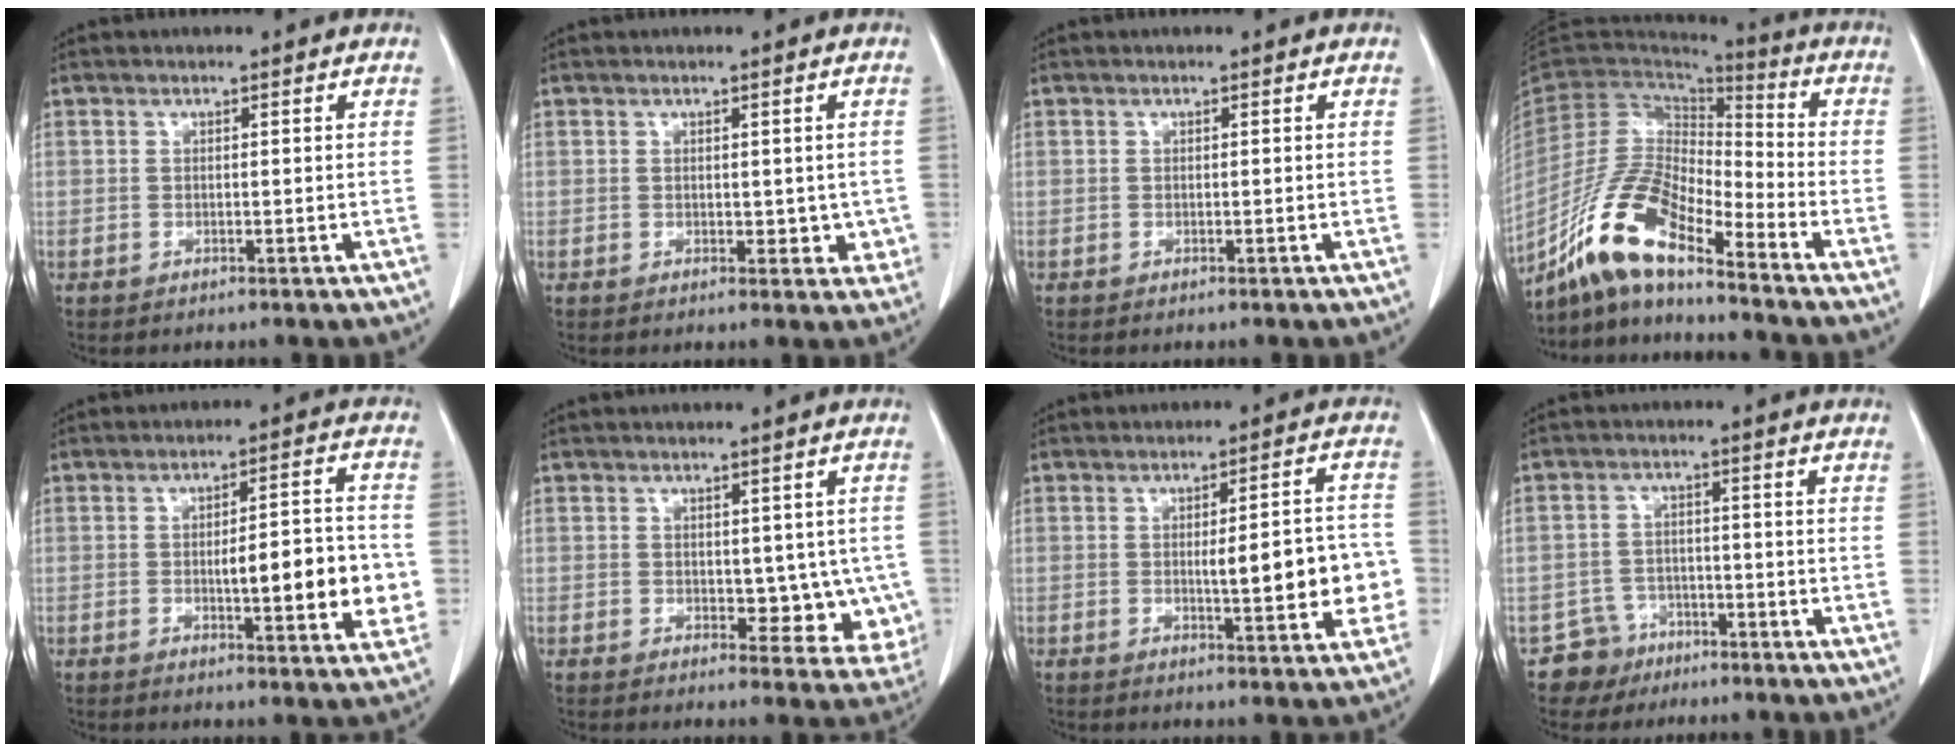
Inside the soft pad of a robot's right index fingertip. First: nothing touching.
{"total": 3.0, "force": [0.1, 2.1, 2.1], "torque": [-0.010, -0.001, 0.004]}
{"total": 0.0}
{"total": 13.6, "force": [-9.8, 2.9, 9.0], "torque": [-0.188, 0.005, -0.183]}
{"total": 11.5, "force": [-1.6, 2.6, 11.0], "torque": [-0.143, 0.012, -0.017]}
{"total": 7.0, "force": [-0.3, 4.4, 5.5], "torque": [-0.037, 0.002, 0.006]}
{"total": 10.2, "force": [-1.3, 2.3, 9.8], "torque": [-0.121, 0.015, -0.011]}
{"total": 4.8, "force": [-3.1, 3.6, -0.5], "torque": [0.014, 0.012, -0.051]}